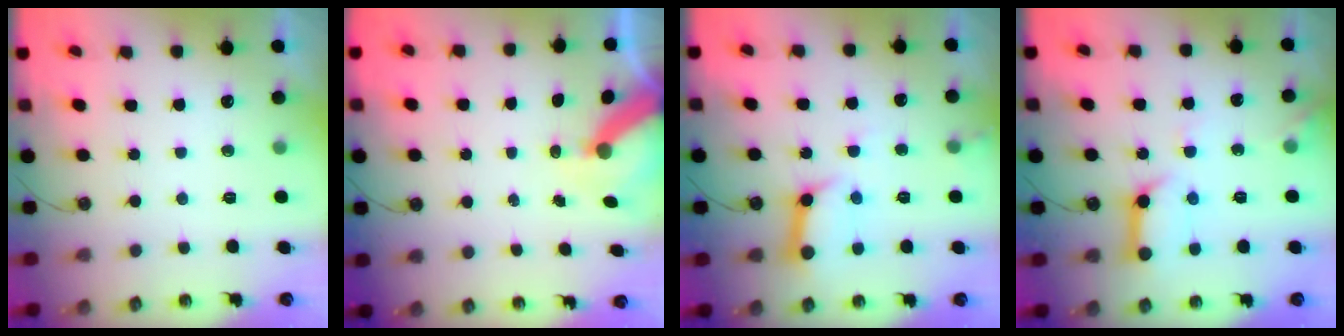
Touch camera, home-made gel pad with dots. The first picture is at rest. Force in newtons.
{"total": 7.3, "press": 7.3, "slide": 1.0}
{"total": 11.5, "press": 11.4, "slide": 1.3}
{"total": 10.8, "press": 10.8, "slide": 0.8}